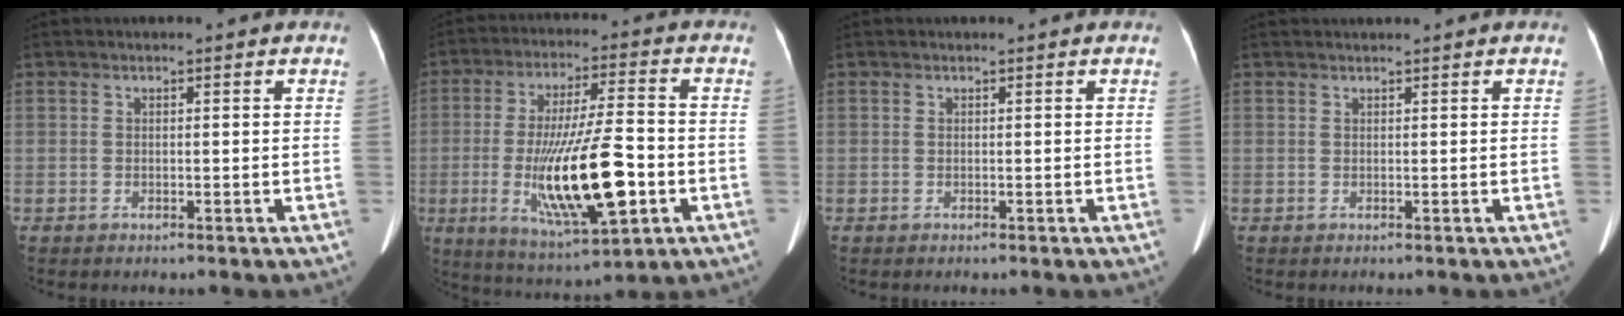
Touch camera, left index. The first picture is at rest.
{"total": 16.9, "force": [-4.1, 2.8, 16.1], "torque": [-0.299, -0.018, -0.058]}
{"total": 0.0}
{"total": 0.9, "force": [0.8, -0.2, 0.3], "torque": [-0.007, 0.011, 0.021]}